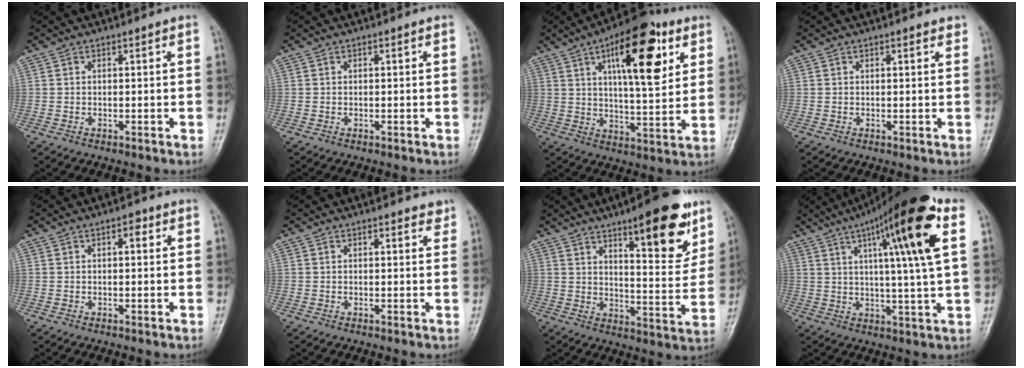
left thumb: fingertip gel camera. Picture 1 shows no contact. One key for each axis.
{"total": 0.0}
{"total": 18.4, "fx": 7.7, "fy": 6.9, "fz": 15.3, "tx": -0.197, "ty": -0.023, "tz": 0.114}
{"total": 1.0, "fx": 0.7, "fy": 0.4, "fz": 0.6, "tx": -0.008, "ty": -0.003, "tz": 0.008}
{"total": 2.0, "fx": 0.7, "fy": 1.0, "fz": 1.6, "tx": -0.017, "ty": 0.003, "tz": 0.007}
{"total": 1.7, "fx": 1.2, "fy": 0.7, "fz": 0.9, "tx": -0.003, "ty": -0.006, "tz": 0.012}
{"total": 16.7, "fx": 9.9, "fy": 4.8, "fz": 12.5, "tx": -0.140, "ty": -0.057, "tz": 0.145}
{"total": 19.4, "fx": 7.4, "fy": 2.2, "fz": 17.8, "tx": -0.267, "ty": -0.005, "tz": 0.105}